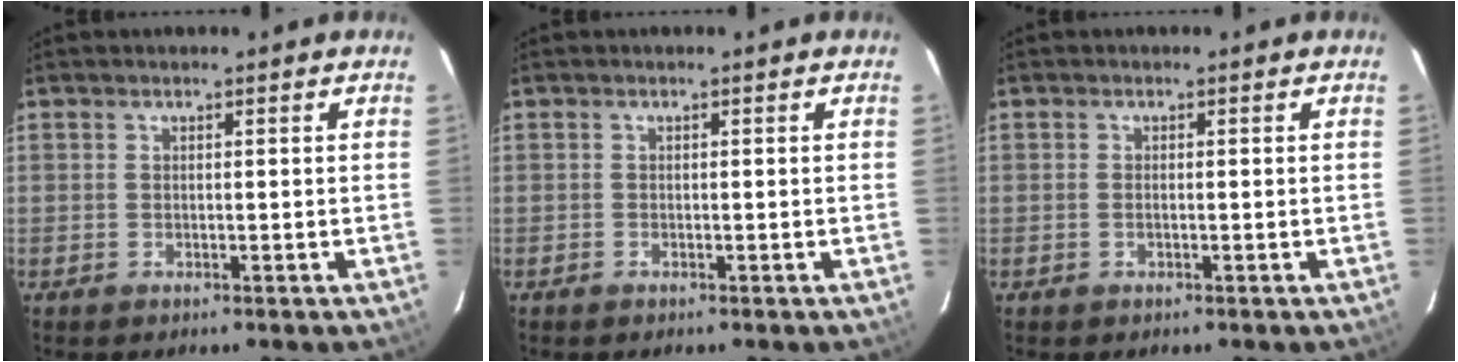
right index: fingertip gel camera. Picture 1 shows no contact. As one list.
[{"total": 0.0}, {"total": 0.7, "force": [-0.2, 0.3, 0.6], "torque": [-0.013, 0.000, -0.005]}]